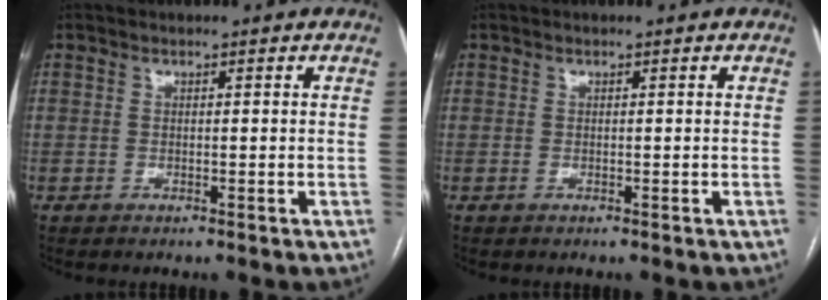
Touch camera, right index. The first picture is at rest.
{"total": 0.0}